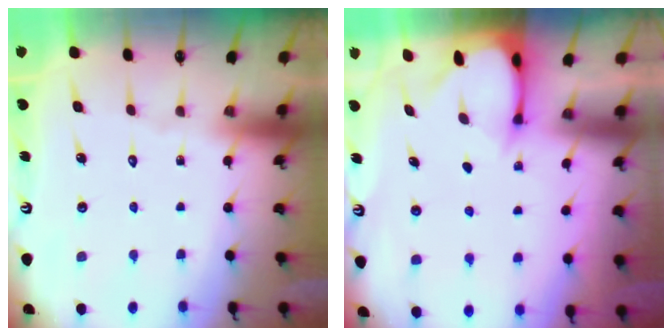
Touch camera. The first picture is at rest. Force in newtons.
{"total": 2.4, "press": 2.4, "slide": 0.3}